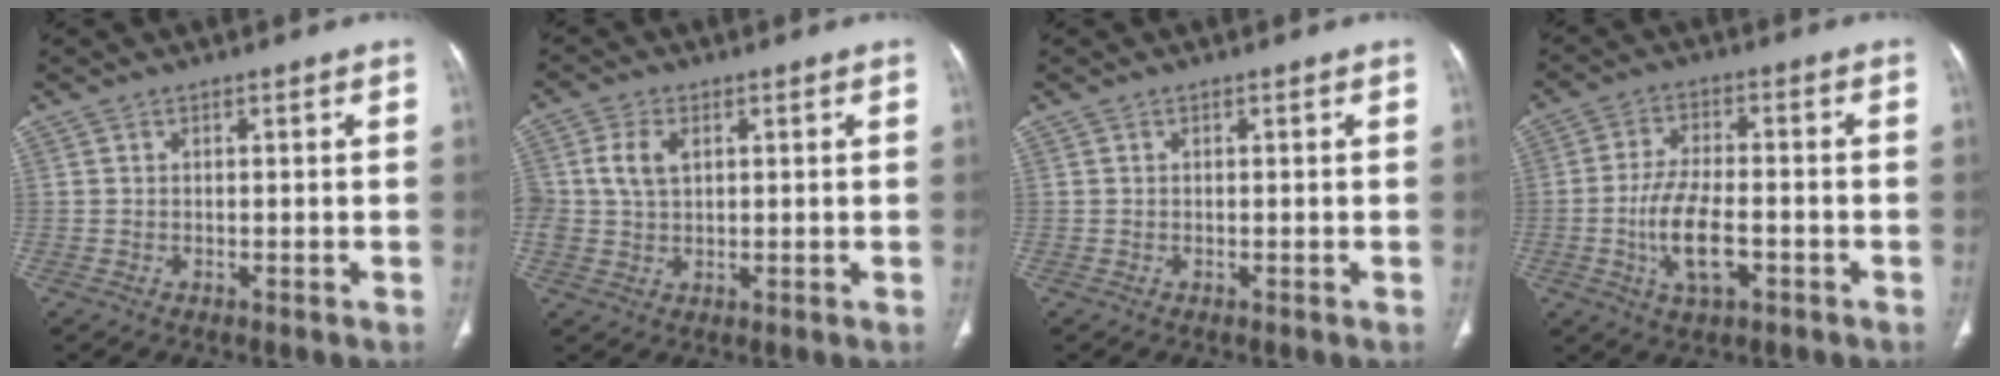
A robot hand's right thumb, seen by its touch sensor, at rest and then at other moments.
{"total": 5.4, "force": [1.3, 3.6, 3.8], "torque": [-0.078, 0.004, 0.028]}
{"total": 0.0}
{"total": 9.9, "force": [-3.0, 4.6, 8.3], "torque": [-0.159, 0.013, -0.052]}